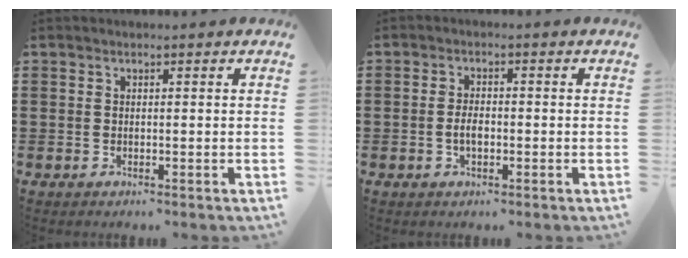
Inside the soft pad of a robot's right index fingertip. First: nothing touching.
{"total": 2.7, "force": [-0.5, 1.2, 2.3], "torque": [-0.051, 0.002, -0.011]}